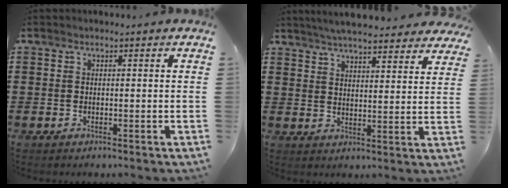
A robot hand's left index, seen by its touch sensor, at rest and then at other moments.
{"total": 5.7, "force": [5.4, 0.1, 1.7], "torque": [-0.051, -0.022, 0.097]}